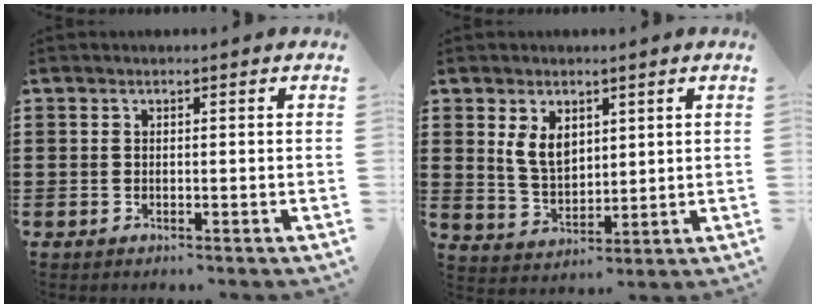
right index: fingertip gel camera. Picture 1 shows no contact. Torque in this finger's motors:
{"motor_torque": [0.46, 0.36, 0.19, 0.13]}